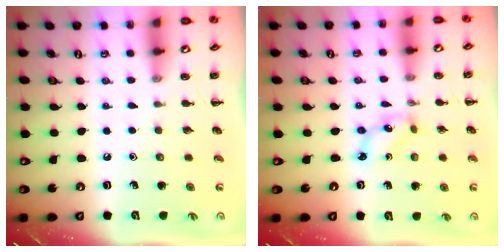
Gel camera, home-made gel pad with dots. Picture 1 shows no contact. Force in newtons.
{"total": 2.8, "press": 2.7, "slide": 0.7}